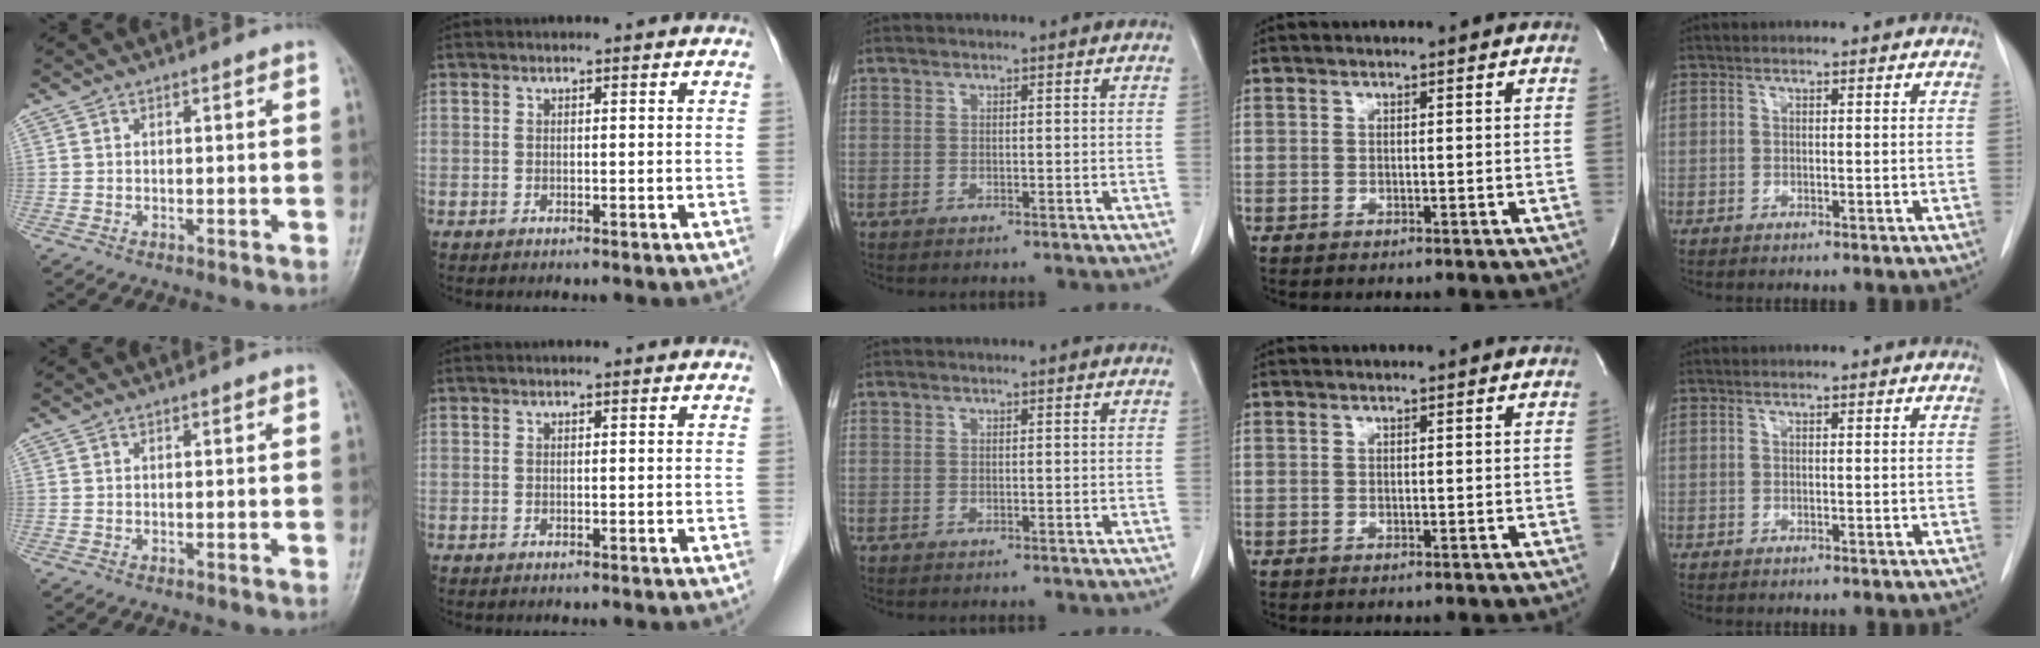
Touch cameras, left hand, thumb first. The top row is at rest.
{}